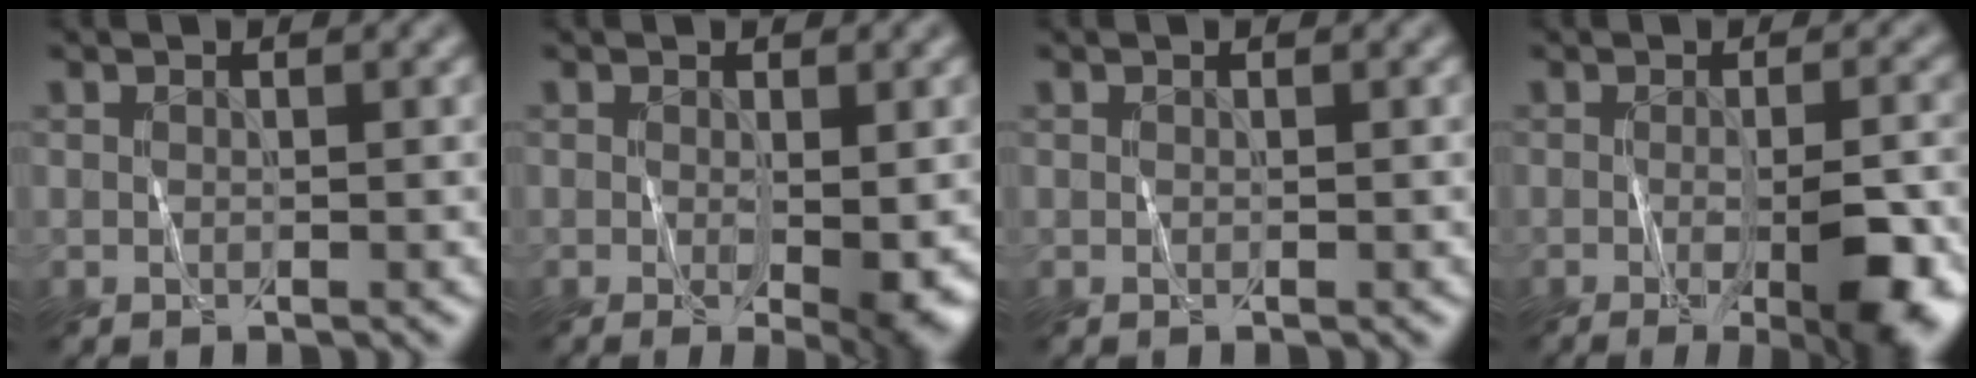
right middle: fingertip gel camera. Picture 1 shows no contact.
{"total": 3.4, "force": [-0.5, 0.4, 3.3], "torque": [-0.051, -0.012, -0.004]}
{"total": 0.0}
{"total": 6.9, "force": [-1.7, 1.8, 6.5], "torque": [-0.094, -0.016, -0.017]}